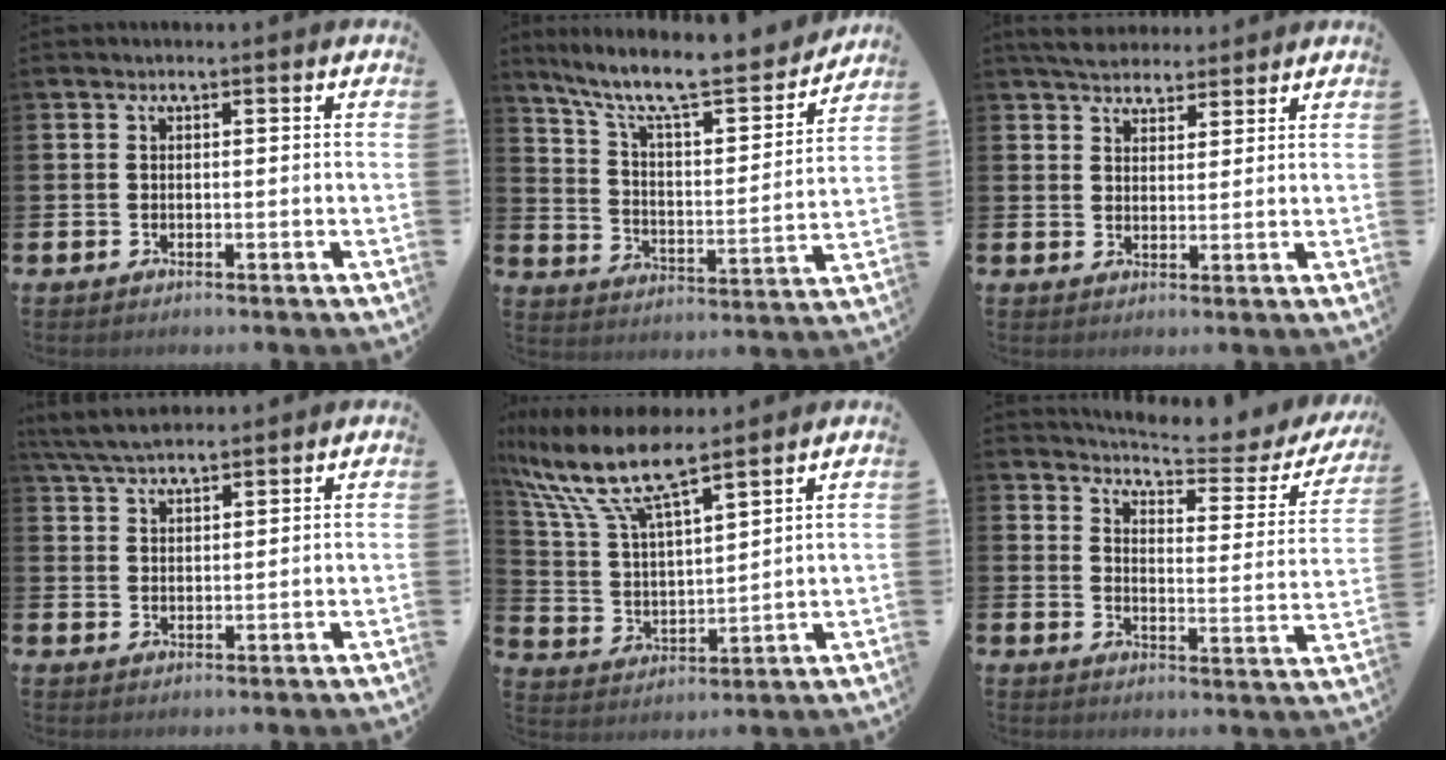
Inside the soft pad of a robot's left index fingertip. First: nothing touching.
{"total": 10.3, "force": [8.8, 1.8, 5.0], "torque": [-0.129, -0.061, 0.147]}
{"total": 4.9, "force": [4.7, 1.3, 0.6], "torque": [-0.025, -0.017, 0.087]}
{"total": 5.2, "force": [4.8, 0.9, 1.5], "torque": [-0.050, -0.014, 0.091]}
{"total": 11.0, "force": [9.2, 2.3, 5.6], "torque": [-0.151, -0.044, 0.160]}
{"total": 5.8, "force": [5.4, 0.5, 2.1], "torque": [-0.053, -0.045, 0.087]}